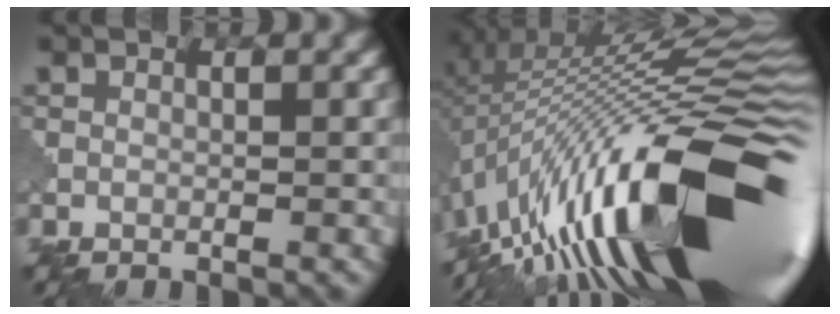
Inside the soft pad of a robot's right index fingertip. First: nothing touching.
{"total": 19.7, "force": [-6.6, 5.3, 17.9], "torque": [-0.255, 0.032, -0.126]}